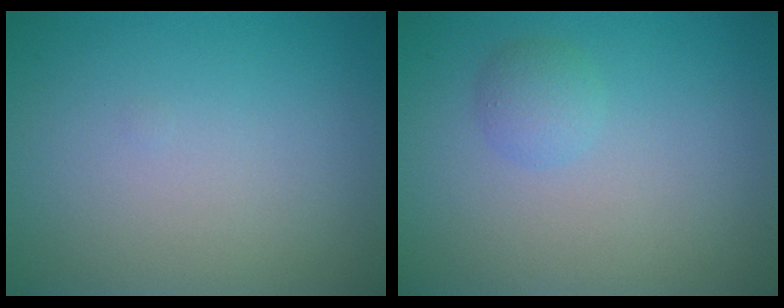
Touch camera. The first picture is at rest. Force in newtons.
{"total": 1.5, "press": 1.5, "slide": 0.1}